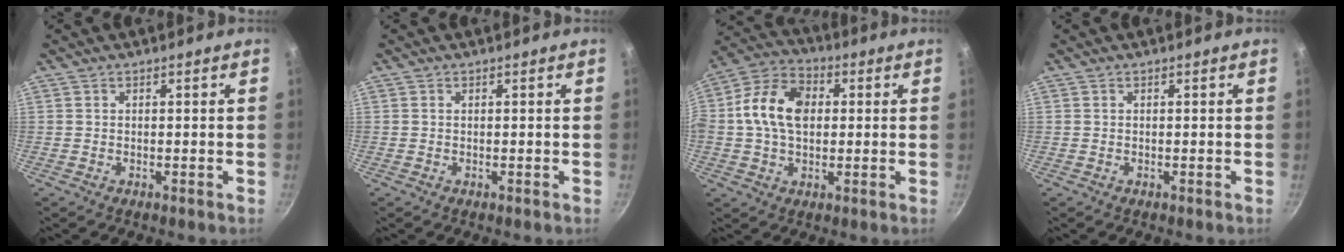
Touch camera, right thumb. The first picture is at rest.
{"total": 0.0}
{"total": 13.6, "force": [1.4, 9.4, 9.7], "torque": [-0.159, 0.019, 0.007]}
{"total": 0.0}